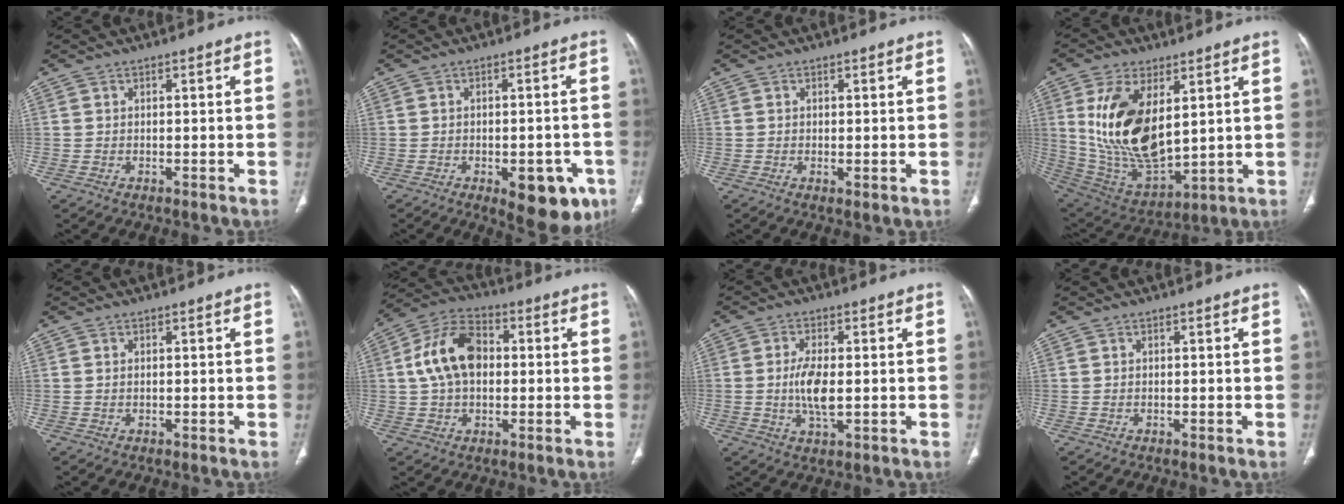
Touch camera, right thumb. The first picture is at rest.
{"total": 11.5, "force": [-5.2, 5.4, 8.7], "torque": [-0.075, 0.010, -0.057]}
{"total": 1.0, "force": [-0.2, 0.3, 1.0], "torque": [-0.020, -0.008, -0.001]}
{"total": 19.5, "force": [4.9, 10.2, 15.9], "torque": [-0.289, -0.027, 0.113]}
{"total": 0.0}
{"total": 11.1, "force": [1.6, 6.8, 8.7], "torque": [-0.164, 0.018, 0.026]}
{"total": 6.6, "force": [-0.4, 2.7, 6.0], "torque": [-0.125, -0.006, -0.007]}
{"total": 0.0}